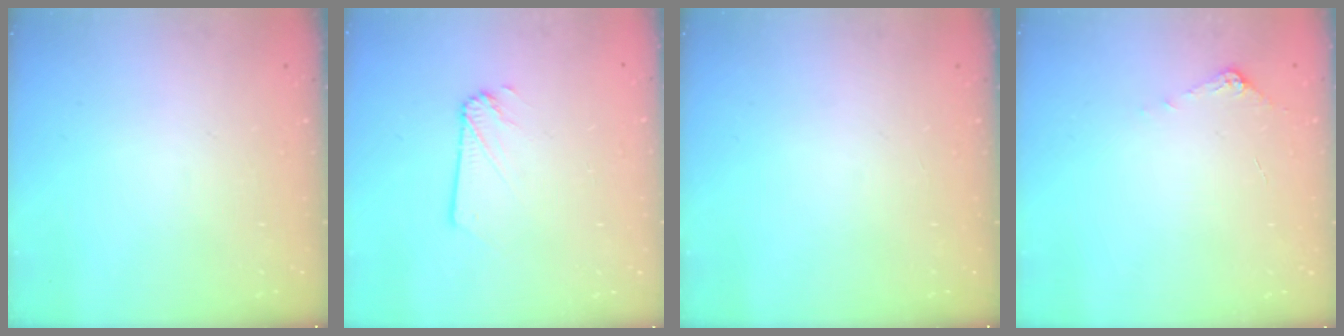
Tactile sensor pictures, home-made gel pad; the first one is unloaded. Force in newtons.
{"total": 1.5, "press": 1.5, "slide": 0.2}
{"total": 0.0}
{"total": 5.4, "press": 5.4, "slide": 0.5}